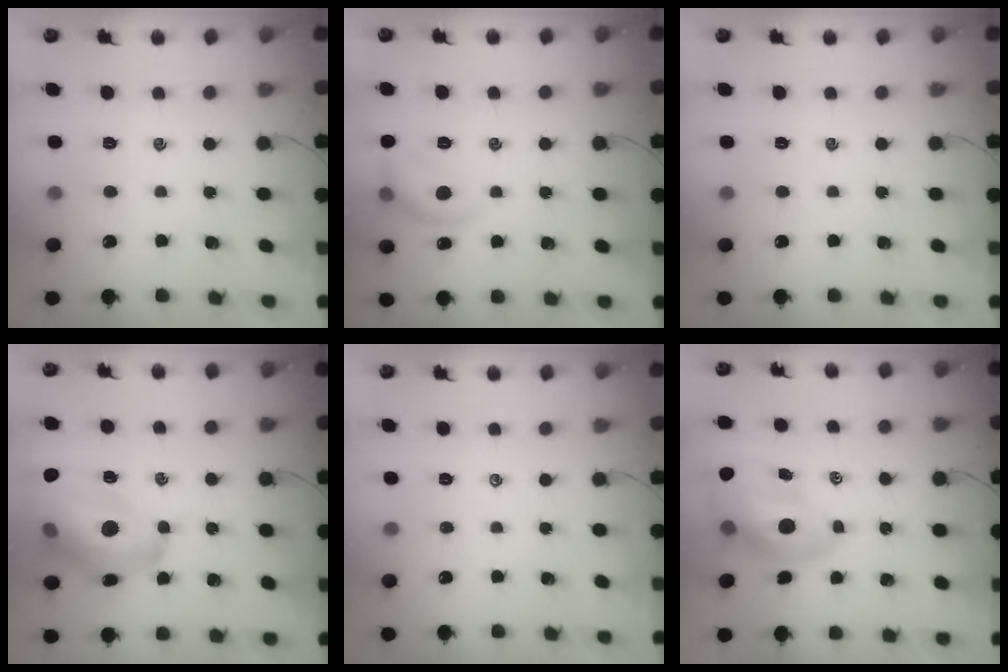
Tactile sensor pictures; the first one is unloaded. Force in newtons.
{"total": 9.5, "press": 9.5, "slide": 0.7}
{"total": 0.0}
{"total": 21.5, "press": 21.0, "slide": 4.9}
{"total": 0.0}
{"total": 13.4, "press": 12.7, "slide": 4.2}